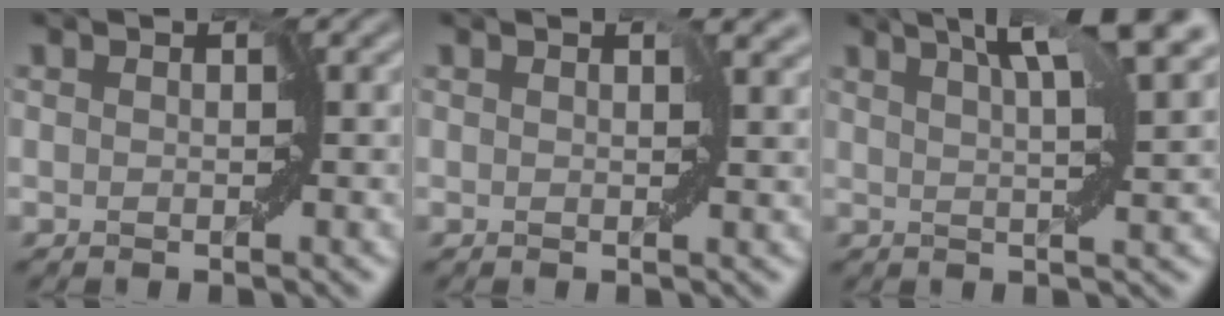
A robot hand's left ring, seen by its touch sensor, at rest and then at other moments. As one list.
[{"total": 2.0, "force": [1.0, 1.0, 1.3], "torque": [-0.012, 0.006, 0.010]}, {"total": 7.7, "force": [4.8, 1.3, 5.9], "torque": [-0.072, 0.030, 0.064]}]